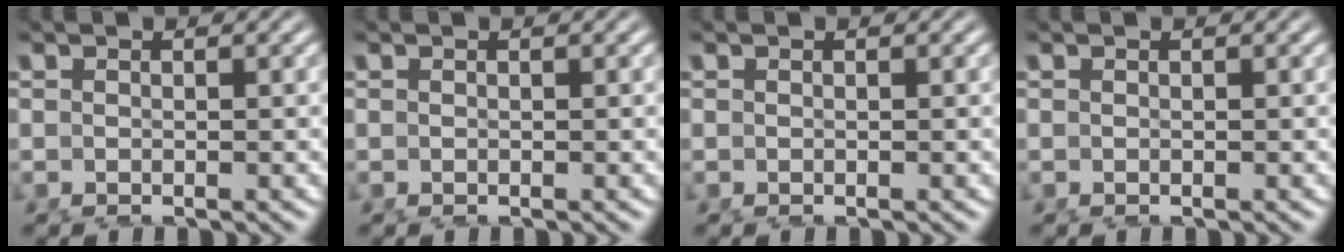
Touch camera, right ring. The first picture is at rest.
{"total": 0.0}
{"total": 0.0}
{"total": 0.0}